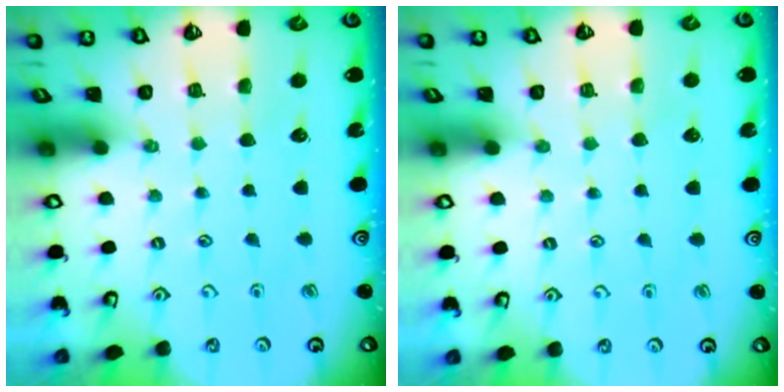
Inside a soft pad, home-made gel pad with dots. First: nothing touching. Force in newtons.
{"total": 0.9, "press": 0.9, "slide": 0.1}